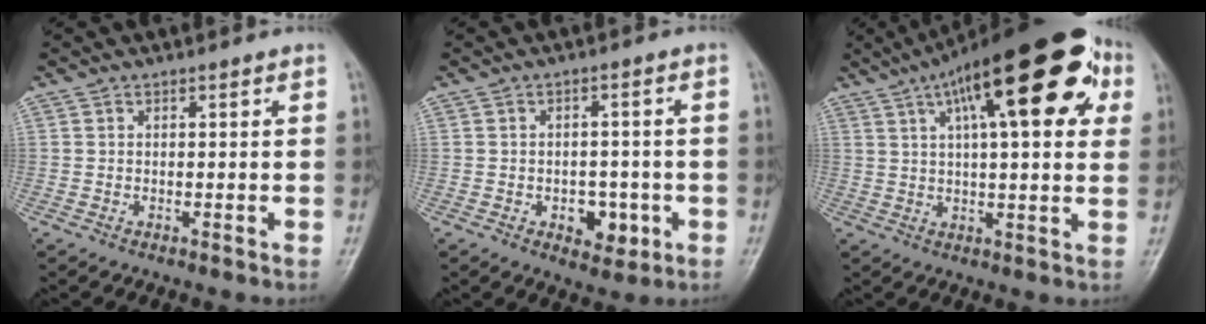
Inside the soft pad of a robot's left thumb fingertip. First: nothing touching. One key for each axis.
{"total": 5.9, "fx": -2.1, "fy": 4.0, "fz": 3.8, "tx": -0.020, "ty": 0.012, "tz": -0.023}
{"total": 24.2, "fx": 9.7, "fy": 8.1, "fz": 20.6, "tx": -0.294, "ty": 0.024, "tz": 0.140}